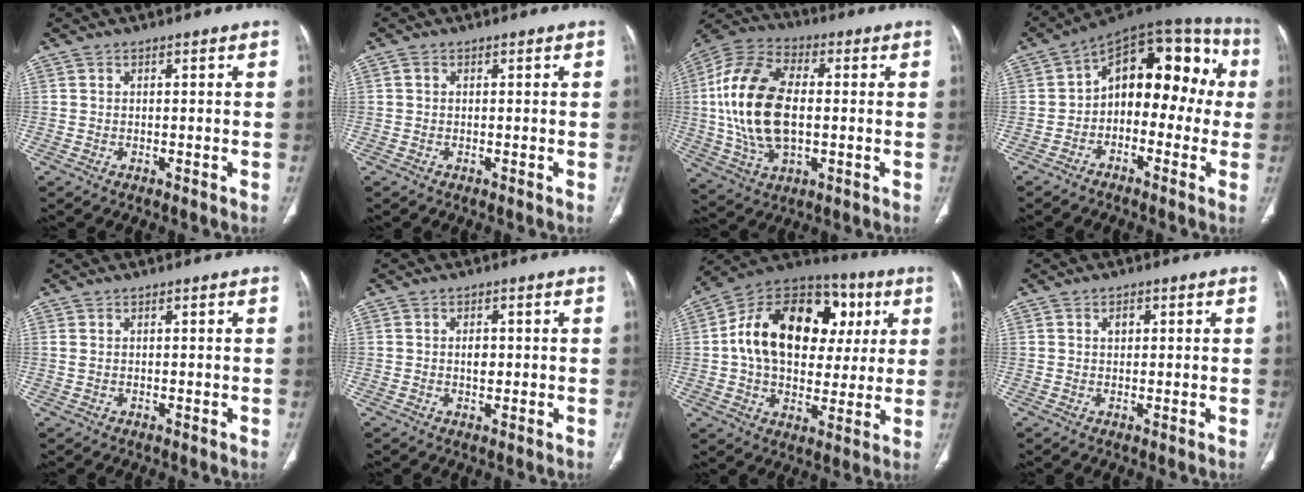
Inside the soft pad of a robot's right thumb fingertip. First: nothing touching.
{"total": 0.8, "force": [0.1, 0.7, 0.4], "torque": [-0.007, 0.003, 0.002]}
{"total": 20.1, "force": [0.3, 11.5, 16.5], "torque": [-0.338, 0.010, 0.008]}
{"total": 17.1, "force": [-0.1, 10.4, 13.6], "torque": [-0.131, 0.061, -0.019]}
{"total": 0.8, "force": [0.2, 0.5, 0.5], "torque": [-0.014, 0.008, 0.010]}
{"total": 2.3, "force": [0.1, 1.5, 1.7], "torque": [-0.021, 0.001, 0.002]}
{"total": 25.0, "force": [4.8, 17.0, 17.6], "torque": [-0.257, 0.025, 0.073]}
{"total": 1.7, "force": [0.5, 1.2, 1.0], "torque": [-0.012, 0.002, 0.007]}